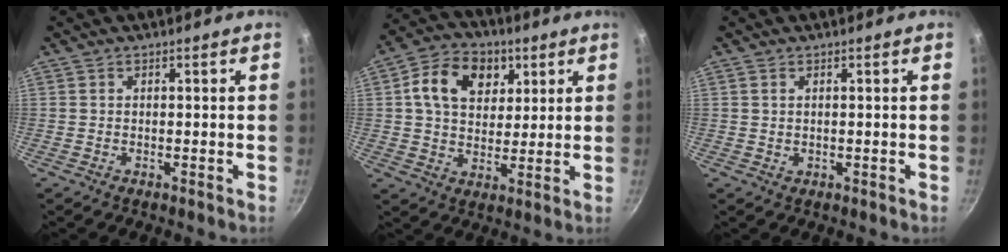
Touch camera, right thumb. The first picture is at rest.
{"total": 13.2, "force": [4.5, 9.8, 7.7], "torque": [-0.106, -0.001, 0.065]}
{"total": 0.8, "force": [0.3, 0.4, 0.6], "torque": [-0.008, 0.000, 0.006]}